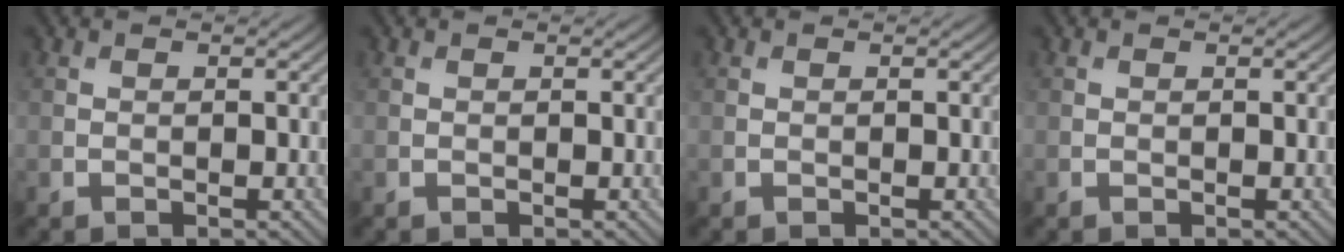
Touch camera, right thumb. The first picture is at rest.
{"total": 0.0}
{"total": 0.0}
{"total": 0.0}